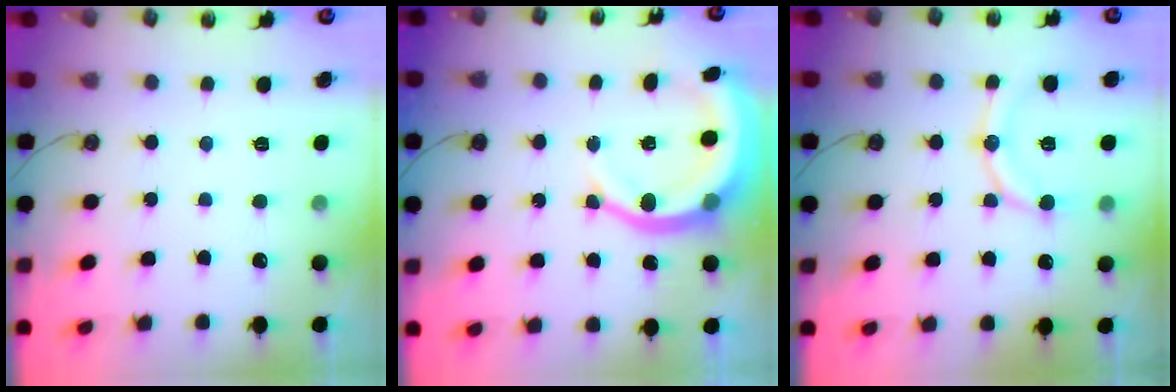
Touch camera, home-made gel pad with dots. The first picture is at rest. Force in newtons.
{"total": 12.6, "press": 12.4, "slide": 2.2}
{"total": 12.7, "press": 12.4, "slide": 2.7}